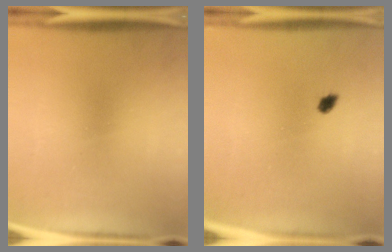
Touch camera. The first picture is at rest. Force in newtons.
{"total": 1.5}